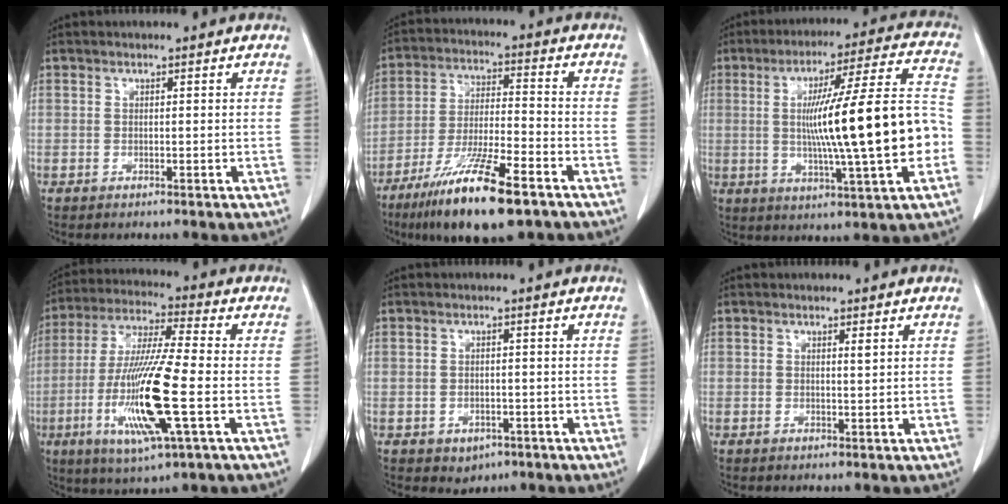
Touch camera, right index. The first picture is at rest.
{"total": 15.2, "force": [-9.6, 2.0, 11.6], "torque": [-0.222, -0.036, -0.171]}
{"total": 20.0, "force": [-1.7, 0.4, 20.0], "torque": [-0.312, 0.014, -0.028]}
{"total": 16.1, "force": [-4.0, 0.8, 15.6], "torque": [-0.320, -0.018, -0.075]}
{"total": 2.8, "force": [-1.4, 2.2, 1.1], "torque": [-0.011, 0.005, -0.008]}
{"total": 0.7, "force": [0.4, 0.0, 0.6], "torque": [-0.014, -0.003, 0.006]}